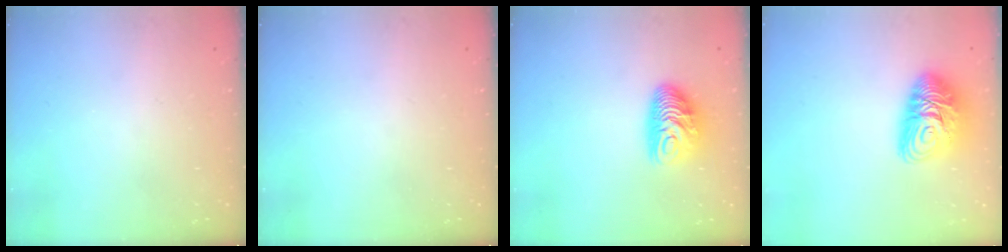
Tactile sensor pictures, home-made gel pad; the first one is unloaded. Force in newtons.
{"total": 0.0}
{"total": 9.7, "press": 9.7, "slide": 0.4}
{"total": 11.7, "press": 11.7, "slide": 1.0}